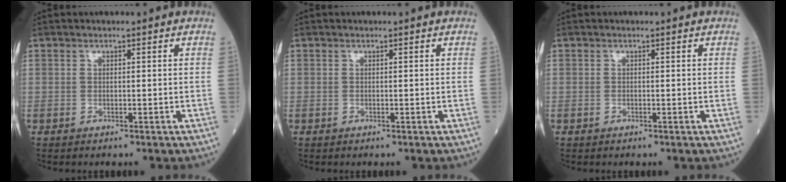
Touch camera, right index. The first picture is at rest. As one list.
[{"total": 0.0}, {"total": 0.0}]